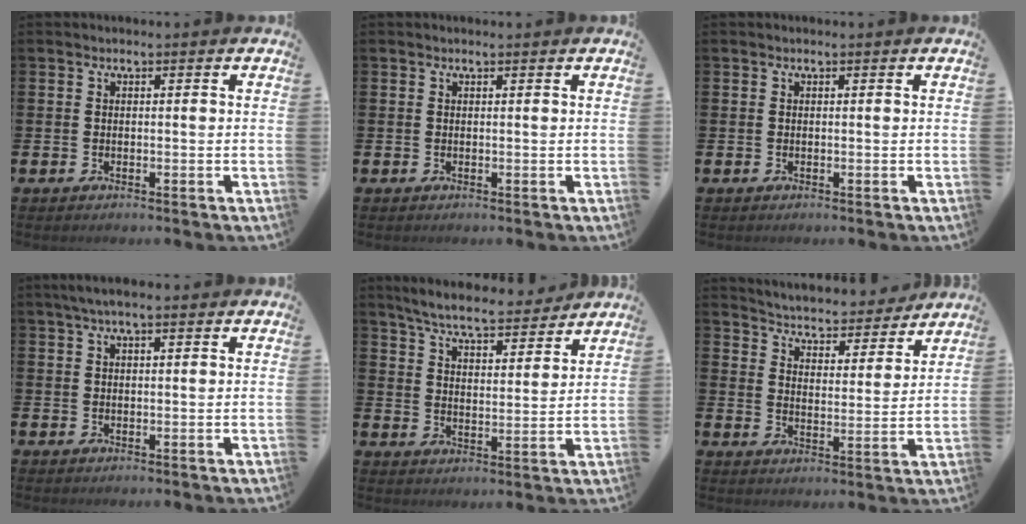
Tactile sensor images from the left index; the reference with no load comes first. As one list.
[{"total": 0.0}, {"total": 0.0}, {"total": 2.9, "force": [2.0, 0.6, 2.0], "torque": [-0.033, 0.002, 0.033]}, {"total": 7.0, "force": [6.6, 0.9, 2.2], "torque": [-0.067, -0.040, 0.114]}, {"total": 4.8, "force": [4.8, 0.8, 0.2], "torque": [-0.036, -0.044, 0.079]}]